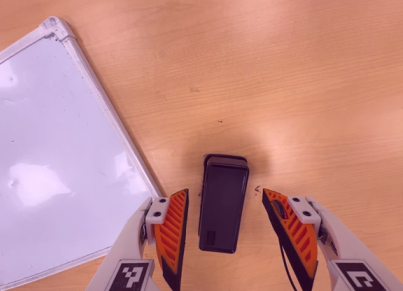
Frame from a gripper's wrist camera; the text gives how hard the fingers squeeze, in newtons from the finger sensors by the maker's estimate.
{"total": 0.0}